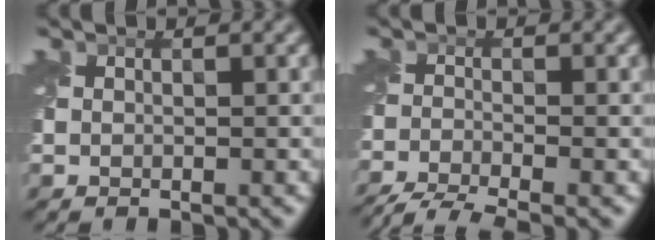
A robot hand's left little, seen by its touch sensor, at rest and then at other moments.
{"total": 6.1, "force": [-5.4, 1.0, 2.7], "torque": [-0.057, -0.033, -0.101]}